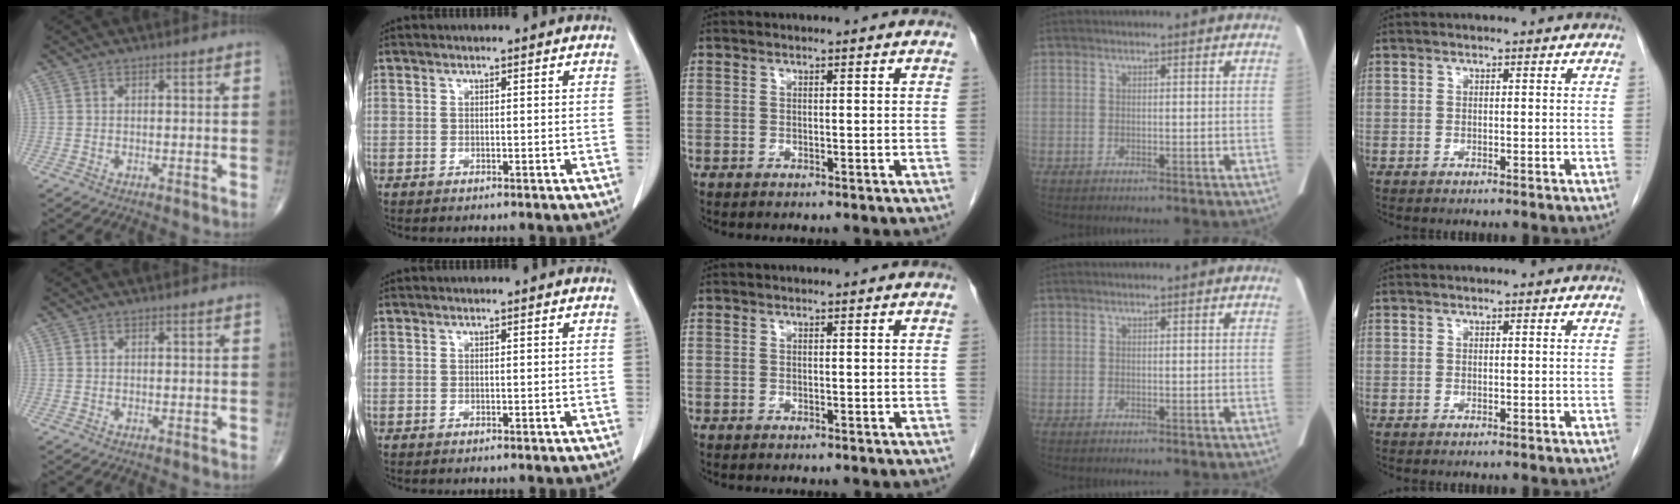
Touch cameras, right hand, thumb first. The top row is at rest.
{}